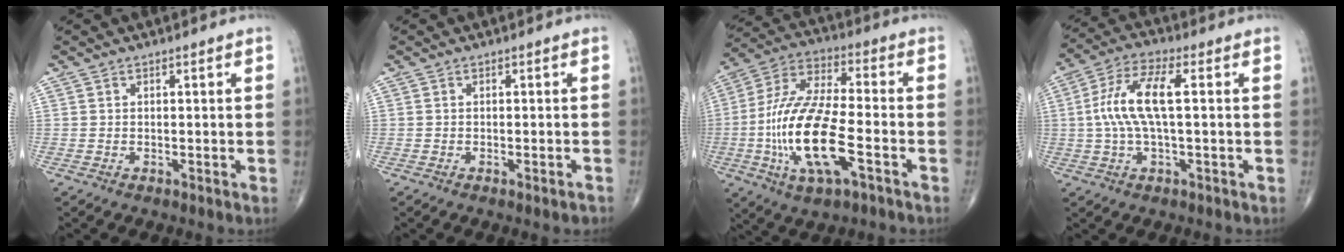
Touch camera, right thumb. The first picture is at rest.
{"total": 1.4, "force": [-0.9, 0.2, 1.0], "torque": [-0.016, -0.002, -0.010]}
{"total": 20.6, "force": [-5.9, 7.2, 18.4], "torque": [-0.391, 0.028, -0.104]}
{"total": 10.7, "force": [0.8, 3.5, 10.1], "torque": [-0.225, 0.025, 0.012]}